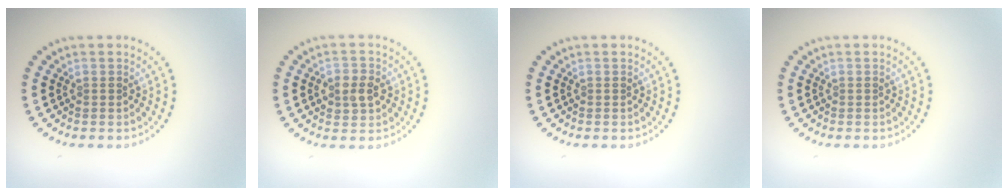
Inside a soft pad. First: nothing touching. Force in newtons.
{"total": 2.4, "press": 2.4, "slide": 0.2}
{"total": 0.0}
{"total": 0.0}